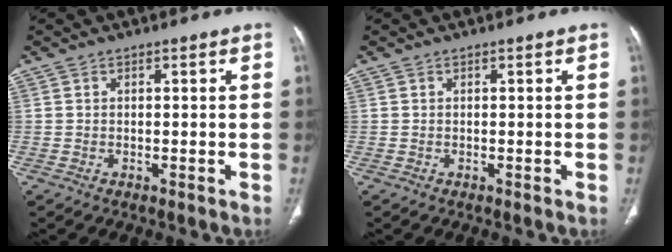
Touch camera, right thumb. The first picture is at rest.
{"total": 0.0}